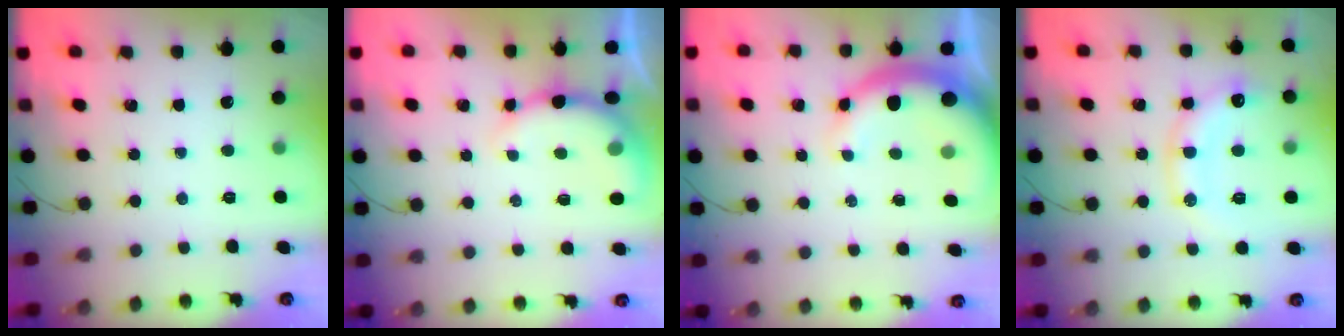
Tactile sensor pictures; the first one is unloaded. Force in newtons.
{"total": 8.5, "press": 8.3, "slide": 1.5}
{"total": 9.8, "press": 9.6, "slide": 2.0}
{"total": 14.3, "press": 14.2, "slide": 1.7}